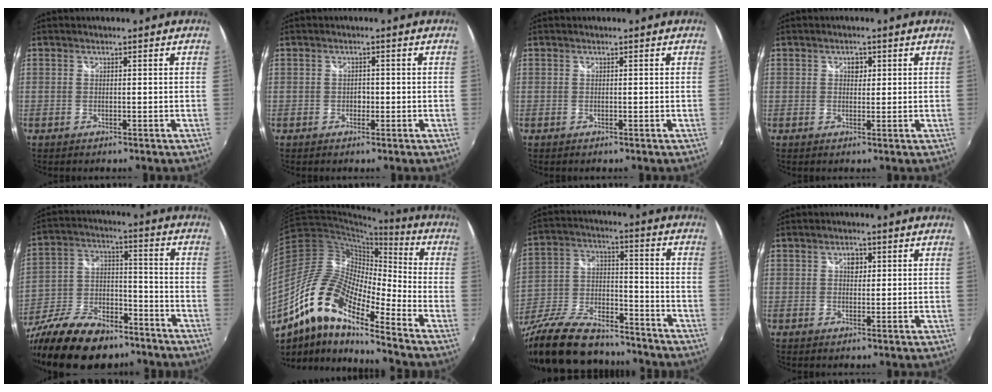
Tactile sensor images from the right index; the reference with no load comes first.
{"total": 1.3, "force": [-0.5, 1.1, 0.4], "torque": [-0.007, 0.000, -0.007]}
{"total": 0.0}
{"total": 1.7, "force": [0.5, 1.4, 0.8], "torque": [-0.009, 0.005, 0.007]}
{"total": 23.3, "force": [-17.0, 10.2, 12.3], "torque": [-0.259, -0.010, -0.279]}
{"total": 16.4, "force": [-10.1, 4.5, 12.1], "torque": [-0.215, 0.001, -0.211]}
{"total": 25.9, "force": [-19.6, 10.2, 13.4], "torque": [-0.281, -0.016, -0.317]}
{"total": 2.0, "force": [0.5, 1.5, 1.2], "torque": [-0.016, 0.005, 0.007]}